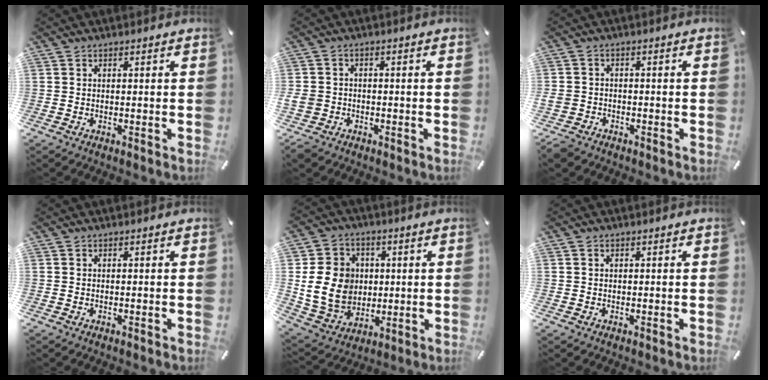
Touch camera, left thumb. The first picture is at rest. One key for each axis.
{"total": 4.4, "fx": -1.8, "fy": 3.8, "fz": 1.3, "tx": -0.041, "ty": 0.007, "tz": -0.037}
{"total": 4.0, "fx": -2.3, "fy": 3.1, "fz": 1.1, "tx": -0.038, "ty": 0.010, "tz": -0.048}
{"total": 0.0}
{"total": 14.6, "fx": 0.7, "fy": 12.8, "fz": 7.0, "tx": -0.148, "ty": 0.006, "tz": 0.019}
{"total": 0.7, "fx": 0.2, "fy": 0.6, "fz": 0.3, "tx": -0.007, "ty": 0.004, "tz": 0.003}